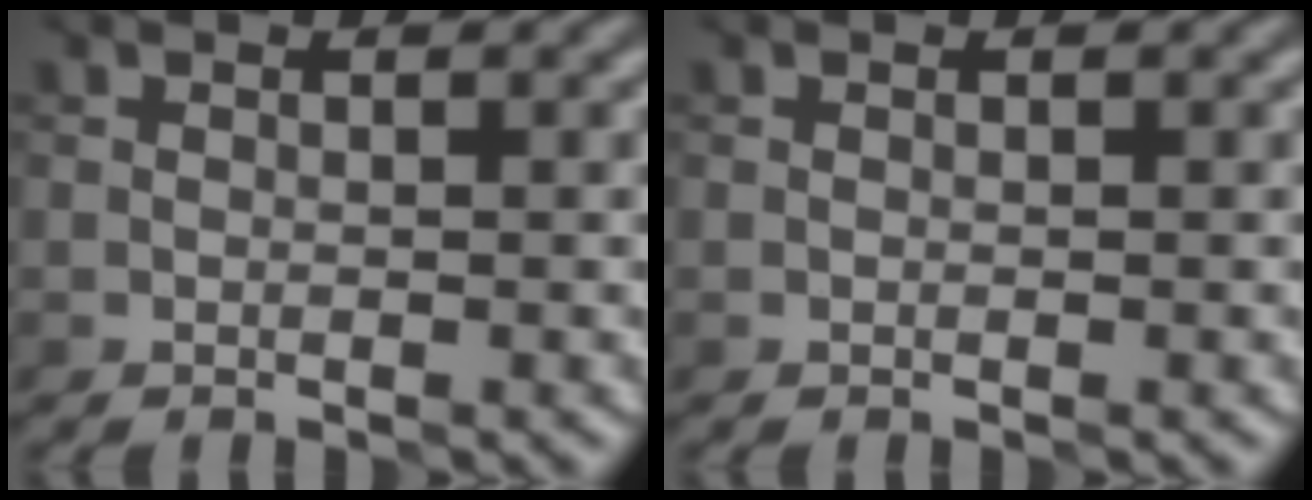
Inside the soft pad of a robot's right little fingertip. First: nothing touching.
{"total": 0.0}